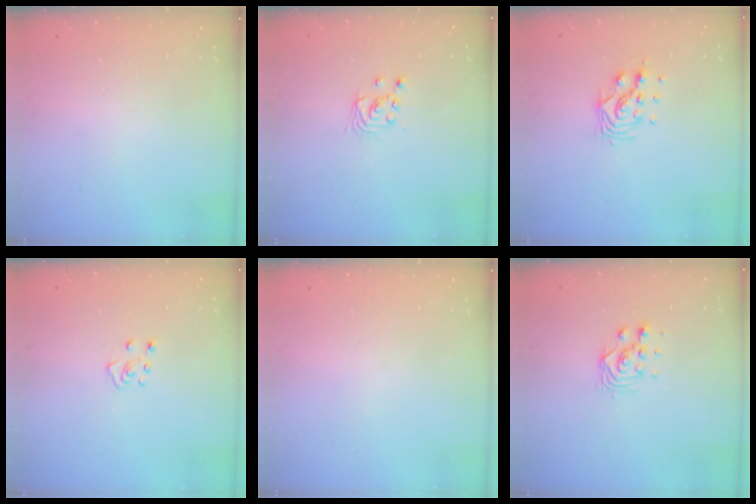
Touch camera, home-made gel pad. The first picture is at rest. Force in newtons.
{"total": 2.8, "press": 2.8, "slide": 0.1}
{"total": 8.8, "press": 8.7, "slide": 0.9}
{"total": 4.6, "press": 4.6, "slide": 0.5}
{"total": 0.0}
{"total": 3.5, "press": 3.4, "slide": 0.8}